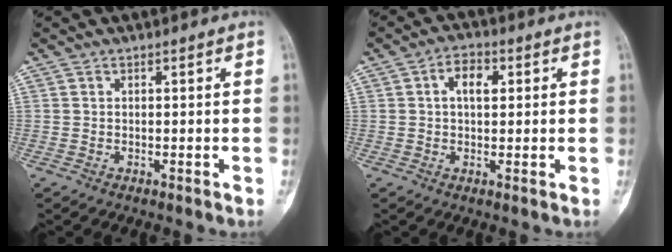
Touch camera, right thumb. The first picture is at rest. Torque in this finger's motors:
{"motor_torque": [0.47, 0.59, 0.30, -0.16, -0.02]}